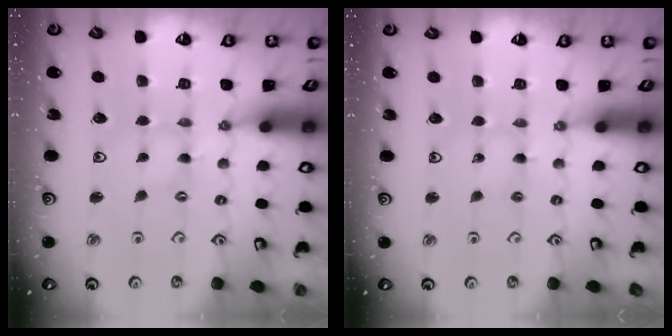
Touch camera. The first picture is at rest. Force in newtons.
{"total": 2.5, "press": 2.5, "slide": 0.3}